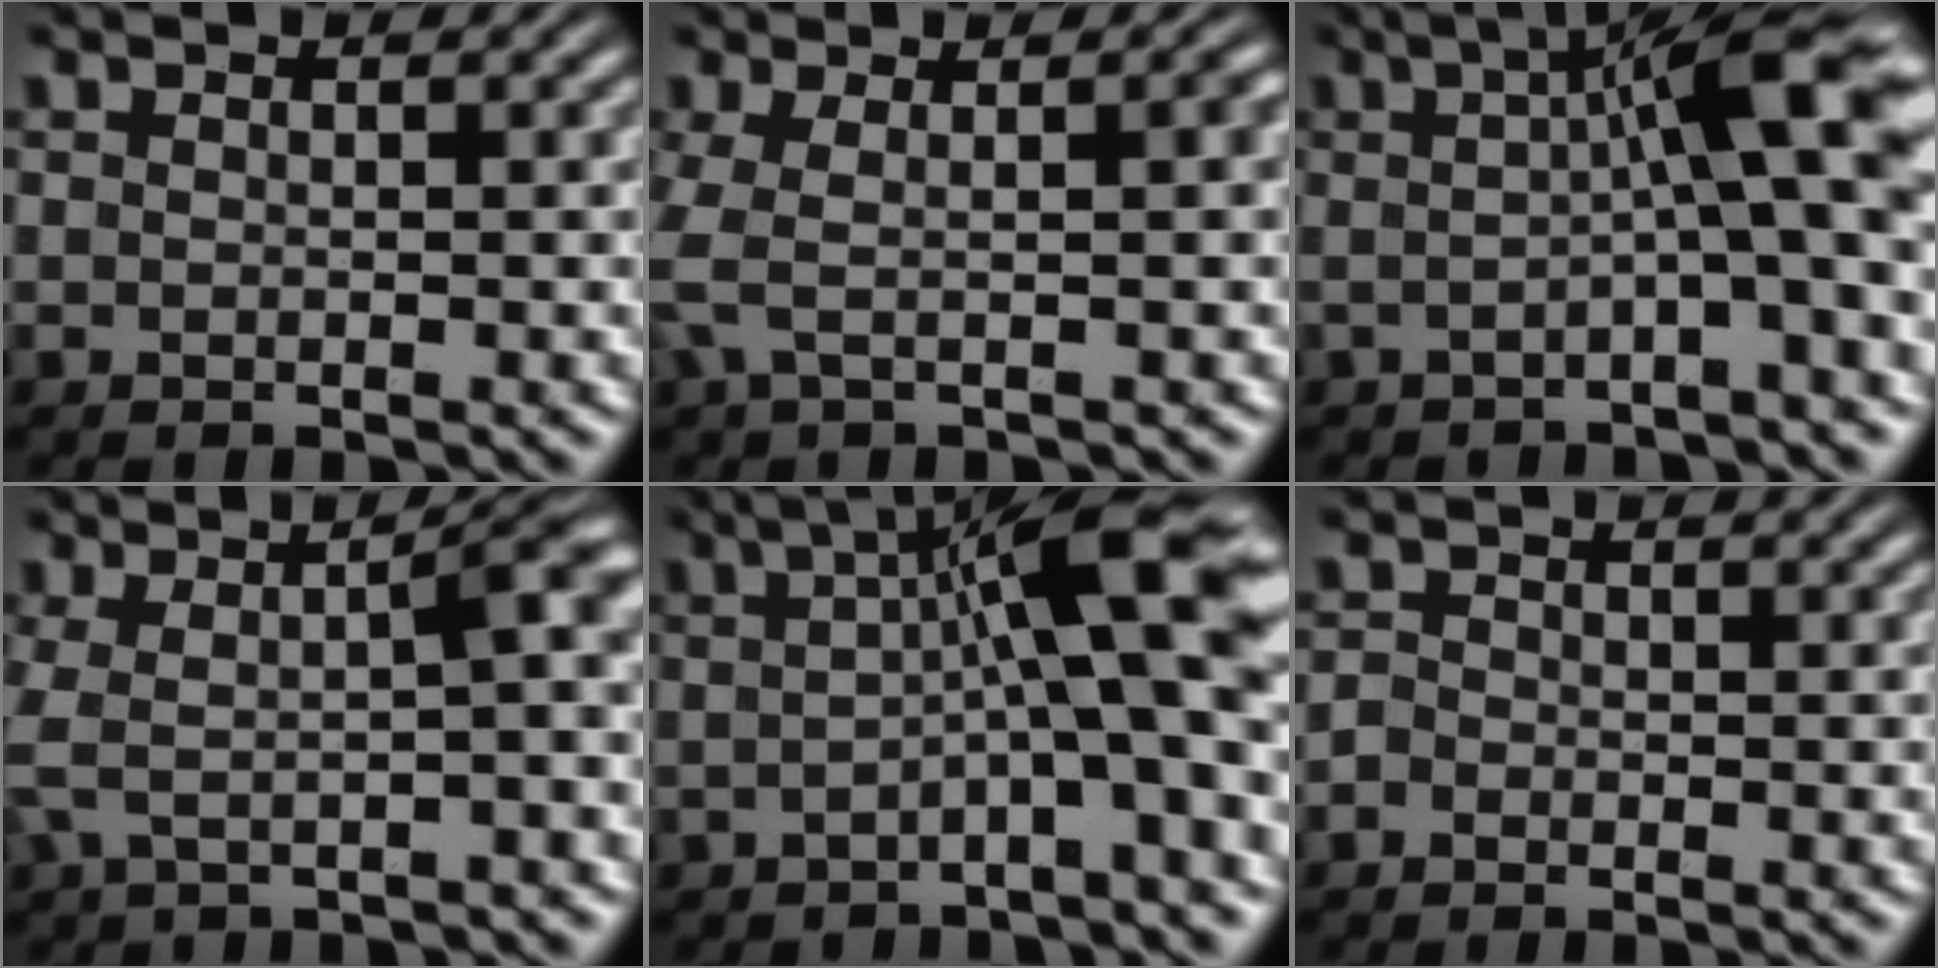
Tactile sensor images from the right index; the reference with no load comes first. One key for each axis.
{"total": 3.6, "fx": 0.6, "fy": 1.4, "fz": 3.3, "tx": -0.073, "ty": 0.004, "tz": 0.008}
{"total": 8.7, "fx": 1.5, "fy": 1.7, "fz": 8.4, "tx": -0.113, "ty": 0.020, "tz": 0.018}
{"total": 6.6, "fx": 1.1, "fy": 2.6, "fz": 6.0, "tx": -0.089, "ty": 0.024, "tz": 0.009}
{"total": 9.7, "fx": 1.7, "fy": 2.1, "fz": 9.3, "tx": -0.119, "ty": 0.022, "tz": 0.021}
{"total": 0.8, "fx": -0.8, "fy": 0.3, "fz": -0.2, "tx": 0.002, "ty": -0.008, "tz": -0.013}